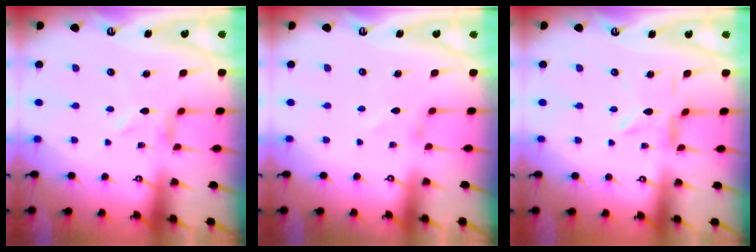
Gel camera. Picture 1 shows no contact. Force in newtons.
{"total": 0.0}
{"total": 2.7, "press": 2.7, "slide": 0.4}